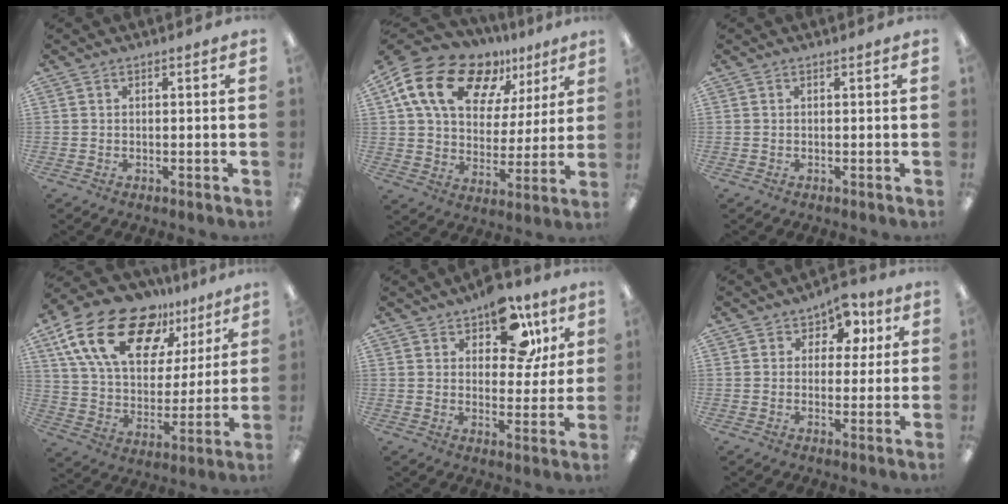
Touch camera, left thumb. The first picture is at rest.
{"total": 19.3, "force": [11.3, 11.8, 10.3], "torque": [-0.193, -0.047, 0.208]}
{"total": 0.0}
{"total": 22.7, "force": [13.6, 12.3, 13.3], "torque": [-0.237, -0.067, 0.246]}
{"total": 13.5, "force": [8.0, 7.7, 7.7], "torque": [-0.108, -0.031, 0.138]}
{"total": 7.2, "force": [3.7, 5.3, 3.1], "torque": [-0.050, -0.009, 0.066]}